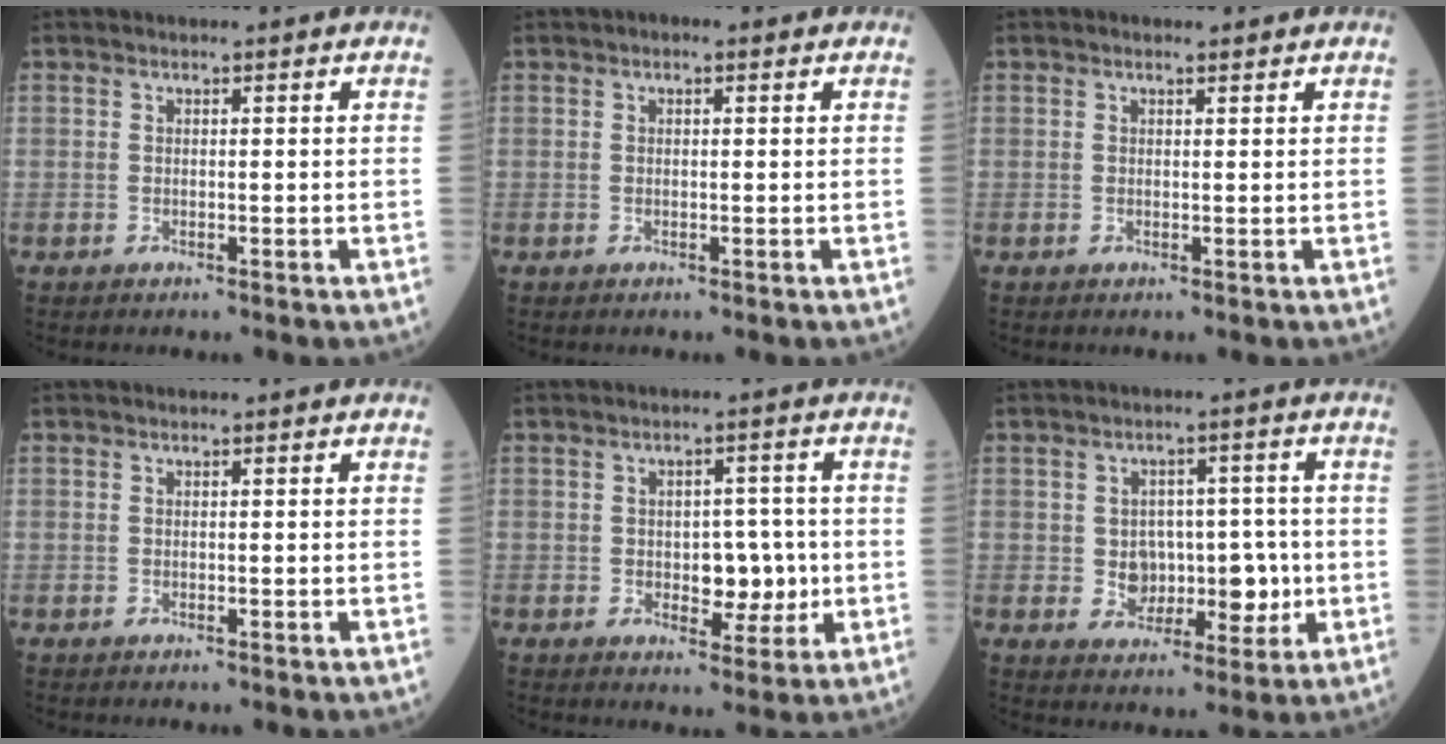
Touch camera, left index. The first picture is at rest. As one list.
[{"total": 1.1, "force": [0.6, 0.5, 0.8], "torque": [-0.016, 0.008, 0.004]}, {"total": 0.9, "force": [0.7, 0.3, 0.5], "torque": [-0.018, 0.003, 0.010]}, {"total": 0.0}, {"total": 5.5, "force": [-0.5, 3.2, 4.4], "torque": [-0.056, 0.005, -0.001]}, {"total": 7.0, "force": [-0.3, 5.1, 4.8], "torque": [-0.066, 0.018, 0.006]}]